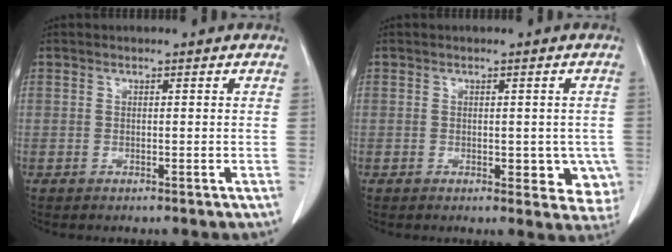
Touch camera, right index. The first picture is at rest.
{"total": 6.1, "force": [-1.1, 3.4, 5.0], "torque": [-0.032, -0.003, -0.008]}